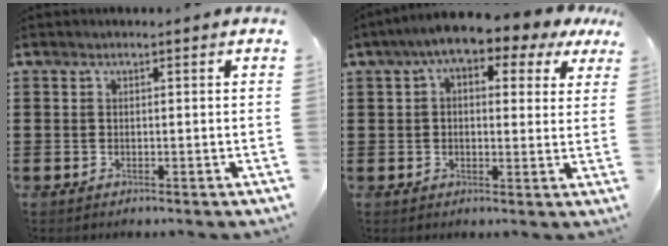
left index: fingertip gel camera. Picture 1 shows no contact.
{"total": 6.4, "force": [4.2, 2.0, 4.4], "torque": [-0.091, -0.007, 0.070]}